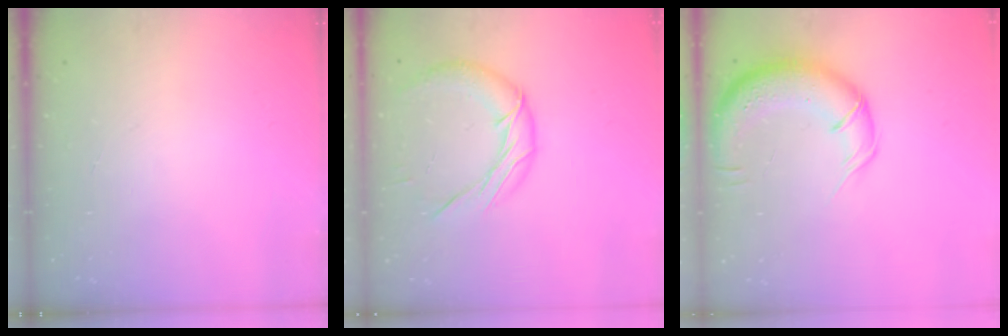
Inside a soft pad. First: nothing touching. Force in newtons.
{"total": 13.1, "press": 13.0, "slide": 1.0}
{"total": 14.0, "press": 13.7, "slide": 2.9}